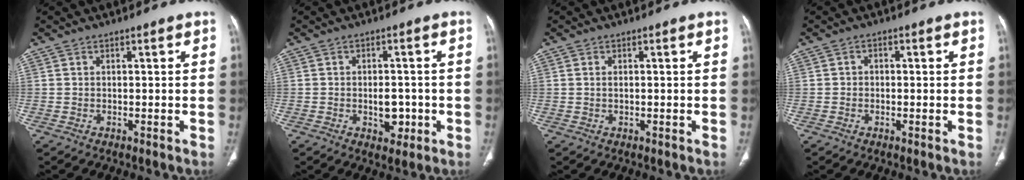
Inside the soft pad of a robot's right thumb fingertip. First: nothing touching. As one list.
[{"total": 4.7, "force": [-1.1, 3.0, 3.5], "torque": [-0.029, 0.004, -0.009]}, {"total": 0.6, "force": [0.2, 0.2, 0.5], "torque": [-0.015, 0.002, 0.005]}, {"total": 1.1, "force": [-0.1, 1.0, 0.6], "torque": [-0.001, 0.004, -0.006]}]